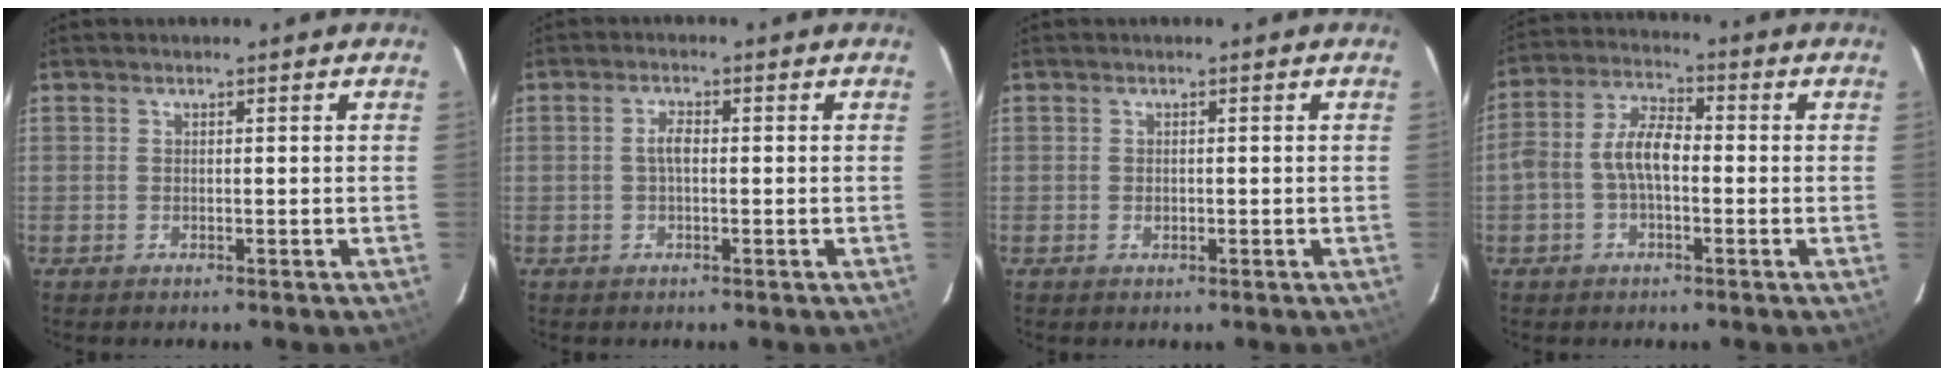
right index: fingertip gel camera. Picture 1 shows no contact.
{"total": 2.4, "force": [0.0, 1.0, 2.2], "torque": [-0.045, 0.006, -0.001]}
{"total": 0.7, "force": [-0.1, 0.7, 0.3], "torque": [-0.003, 0.001, -0.001]}
{"total": 7.1, "force": [-1.2, 3.7, 5.9], "torque": [-0.125, 0.022, -0.026]}